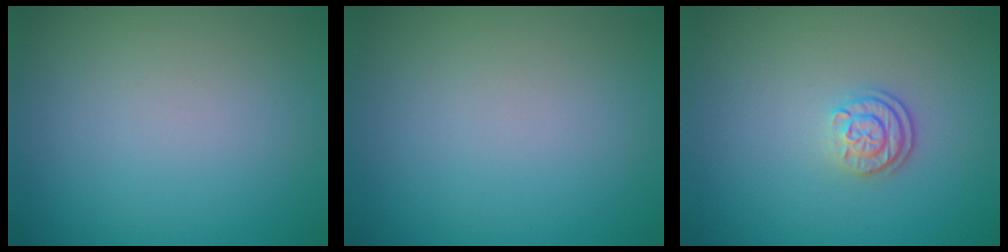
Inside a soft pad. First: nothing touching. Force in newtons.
{"total": 0.0}
{"total": 2.4, "press": 1.9, "slide": 1.5}